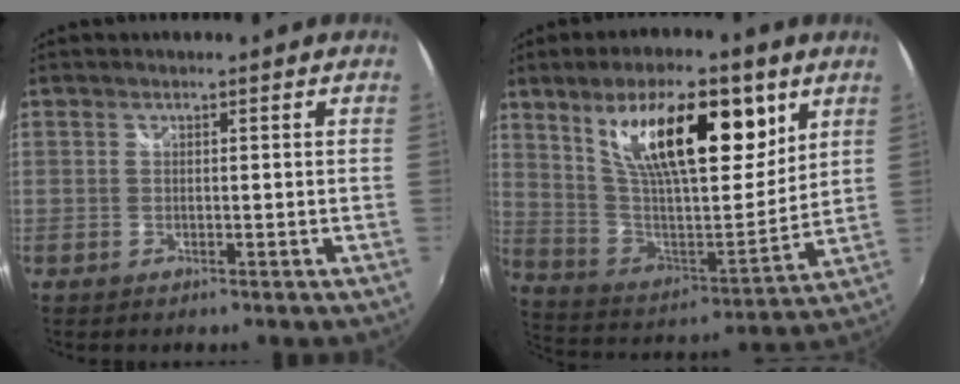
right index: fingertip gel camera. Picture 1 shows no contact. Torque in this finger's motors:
{"motor_torque": [1.04, 0.63, 1.05, 0.21]}